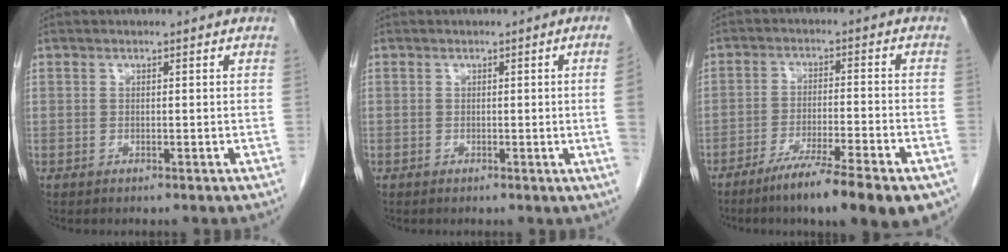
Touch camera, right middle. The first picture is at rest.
{"total": 3.2, "force": [-0.2, -1.3, 2.9], "torque": [-0.038, -0.004, 0.000]}
{"total": 15.1, "force": [-10.7, 1.5, 10.5], "torque": [-0.120, -0.022, -0.163]}